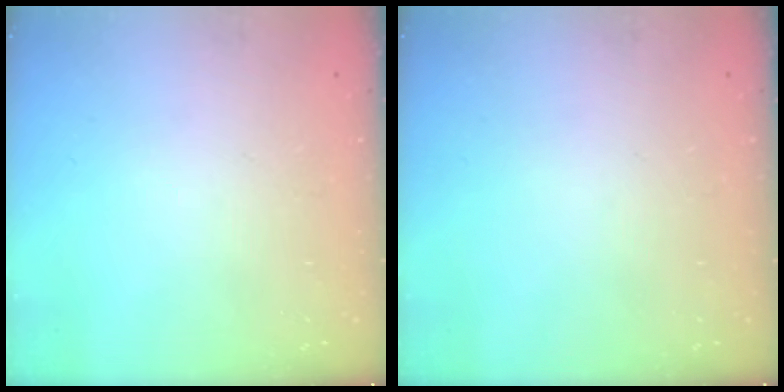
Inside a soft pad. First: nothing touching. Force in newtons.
{"total": 0.0}